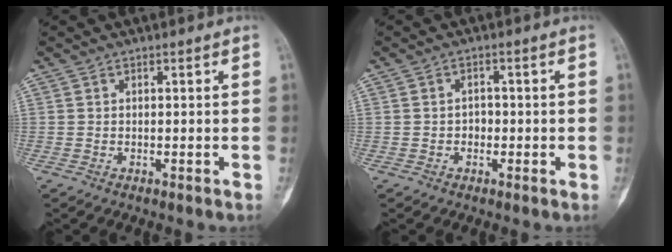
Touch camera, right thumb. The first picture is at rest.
{"total": 2.1, "force": [-0.5, 1.8, 0.9], "torque": [-0.003, 0.009, -0.012]}